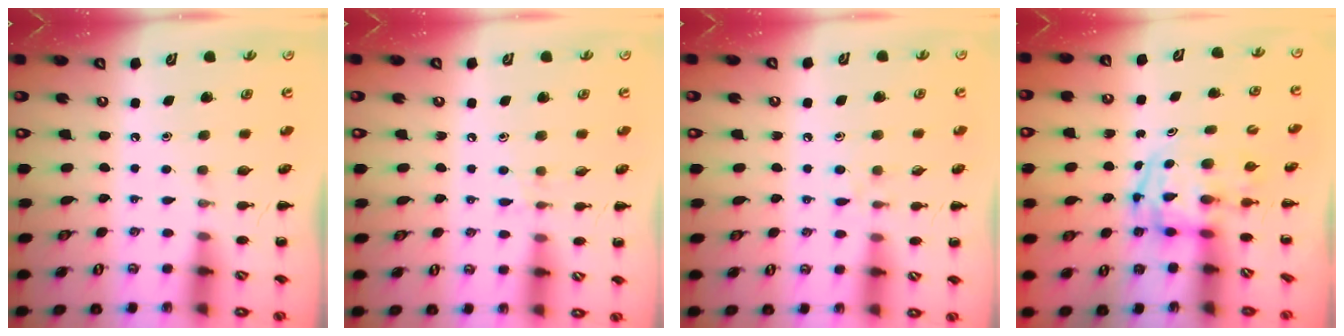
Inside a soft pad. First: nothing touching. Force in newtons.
{"total": 5.8, "press": 5.5, "slide": 1.9}
{"total": 6.7, "press": 6.4, "slide": 1.9}
{"total": 3.7, "press": 3.7, "slide": 0.6}